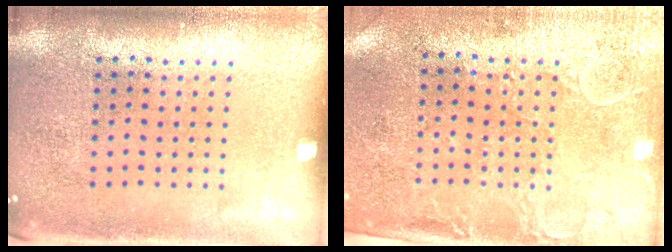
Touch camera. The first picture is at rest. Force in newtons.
{"total": 3.0, "press": 2.3, "slide": 1.9}